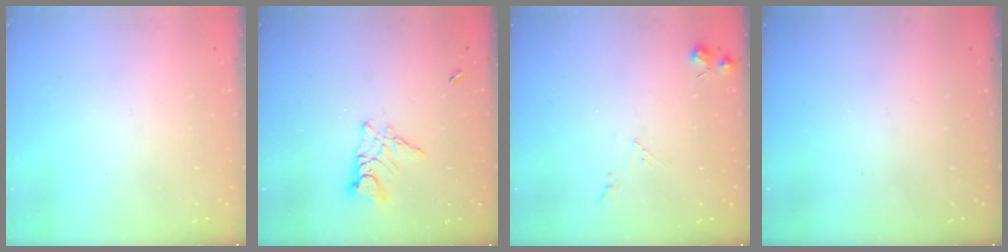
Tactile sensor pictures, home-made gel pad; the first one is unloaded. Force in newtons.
{"total": 7.3, "press": 7.2, "slide": 0.6}
{"total": 5.0, "press": 4.9, "slide": 0.8}
{"total": 0.0}